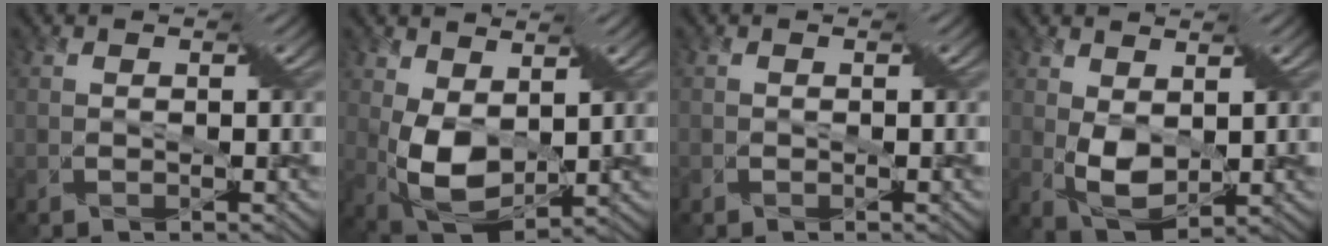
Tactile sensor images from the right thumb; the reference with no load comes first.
{"total": 6.8, "force": [1.5, 4.0, 5.3], "torque": [-0.128, -0.009, 0.029]}
{"total": 0.6, "force": [-0.4, 0.4, -0.1], "torque": [0.005, 0.002, -0.006]}
{"total": 4.5, "force": [1.1, 2.5, 3.6], "torque": [-0.087, -0.007, 0.024]}